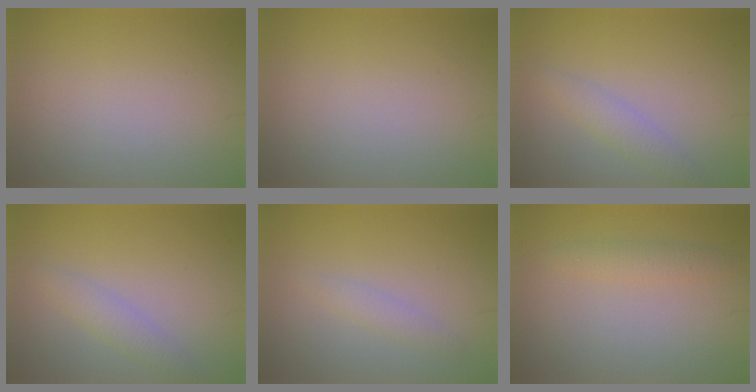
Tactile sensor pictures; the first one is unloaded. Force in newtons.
{"total": 0.0}
{"total": 2.0, "press": 2.0, "slide": 0.1}
{"total": 2.0, "press": 2.0, "slide": 0.1}
{"total": 1.3, "press": 1.3, "slide": 0.0}
{"total": 1.6, "press": 1.6, "slide": 0.1}